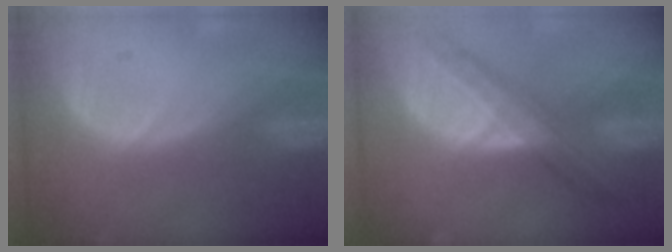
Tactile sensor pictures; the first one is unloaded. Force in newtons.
{"total": 8.5, "press": 7.3, "slide": 4.3}